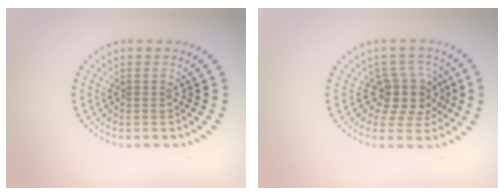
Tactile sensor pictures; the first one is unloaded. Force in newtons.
{"total": 3.7, "press": 2.9, "slide": 2.3}